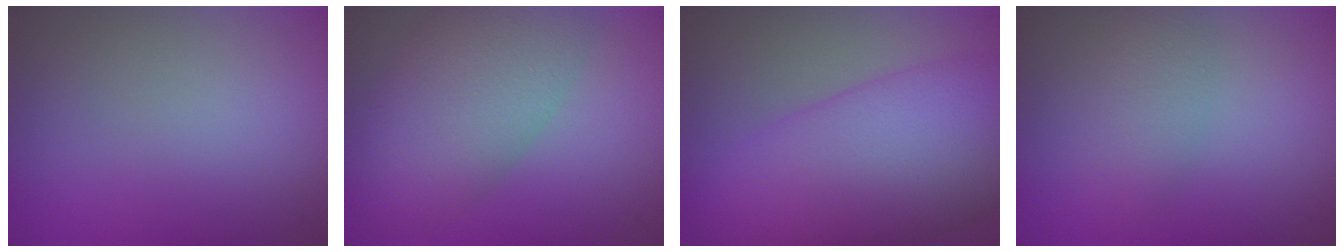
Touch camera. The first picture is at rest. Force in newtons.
{"total": 8.7, "press": 8.7, "slide": 0.2}
{"total": 12.2, "press": 12.2, "slide": 0.3}
{"total": 2.8, "press": 2.8, "slide": 0.1}